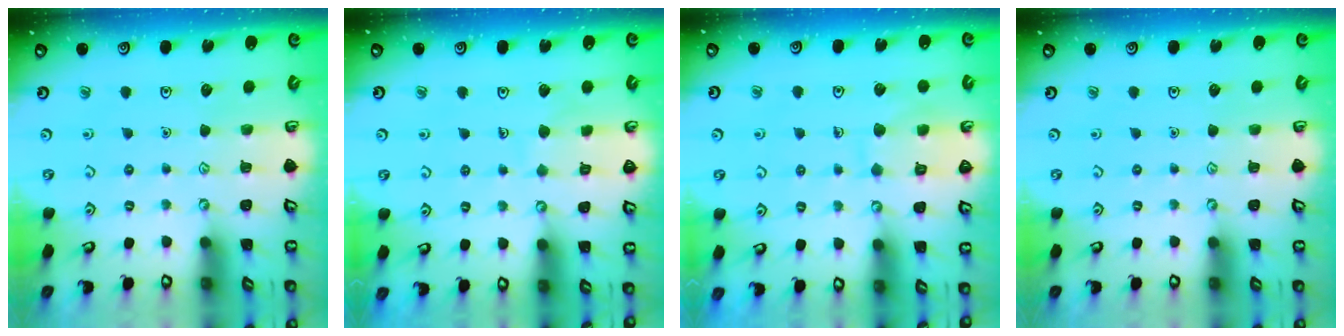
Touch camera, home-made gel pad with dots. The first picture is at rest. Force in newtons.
{"total": 5.0, "press": 4.9, "slide": 0.4}
{"total": 7.8, "press": 7.8, "slide": 0.4}
{"total": 0.0}